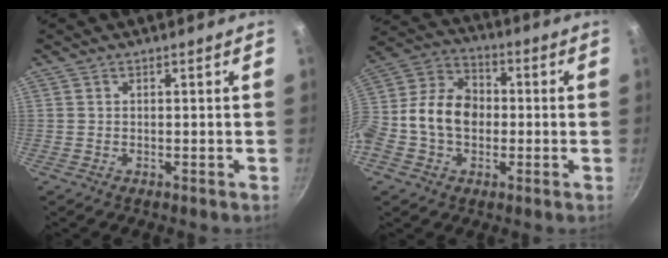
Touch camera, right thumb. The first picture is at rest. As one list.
[{"total": 14.9, "force": [-1.2, 11.1, 9.9], "torque": [-0.156, 0.040, -0.042]}]